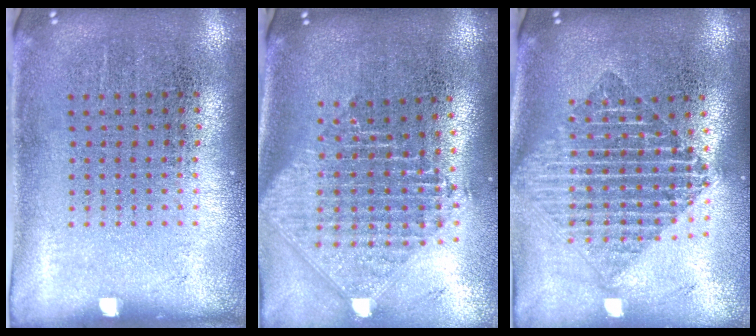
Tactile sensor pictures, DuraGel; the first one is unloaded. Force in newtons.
{"total": 2.4, "press": 1.9, "slide": 1.5}
{"total": 2.0, "press": 1.7, "slide": 1.1}